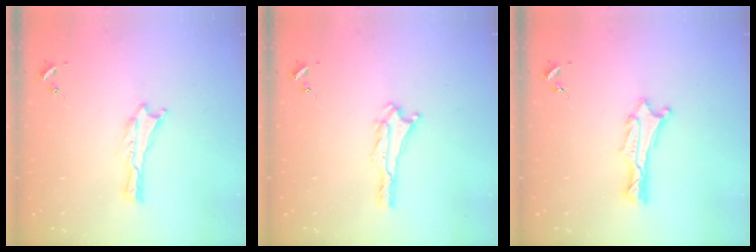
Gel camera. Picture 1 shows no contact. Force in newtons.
{"total": 0.6, "press": 0.6, "slide": 0.1}
{"total": 1.3, "press": 1.3, "slide": 0.1}